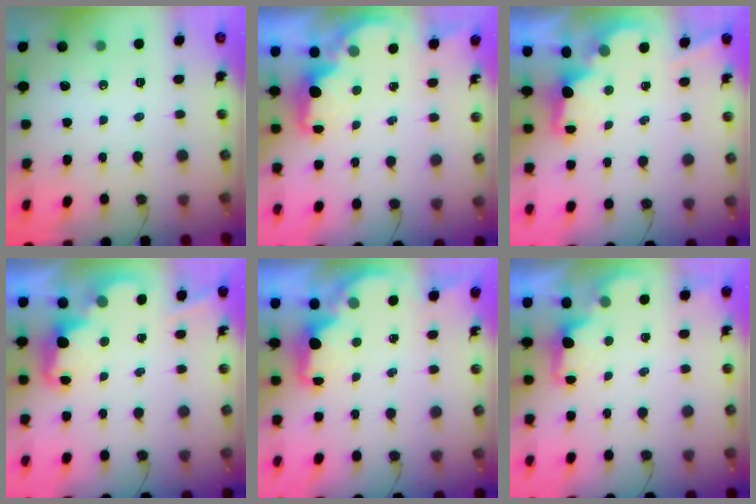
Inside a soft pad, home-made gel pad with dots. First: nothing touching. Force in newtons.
{"total": 2.3, "press": 2.1, "slide": 0.8}
{"total": 2.1, "press": 1.9, "slide": 0.8}
{"total": 2.4, "press": 2.3, "slide": 0.5}
{"total": 2.4, "press": 2.2, "slide": 0.8}
{"total": 1.3, "press": 1.0, "slide": 0.8}